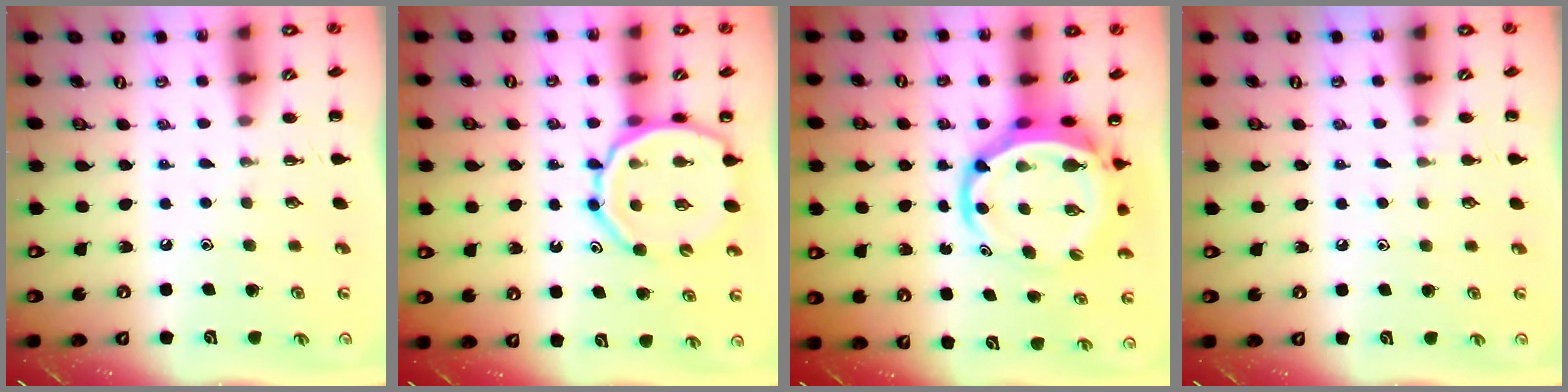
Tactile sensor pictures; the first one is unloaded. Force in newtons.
{"total": 13.2, "press": 12.9, "slide": 3.1}
{"total": 8.6, "press": 8.2, "slide": 2.8}
{"total": 4.2, "press": 4.0, "slide": 1.2}